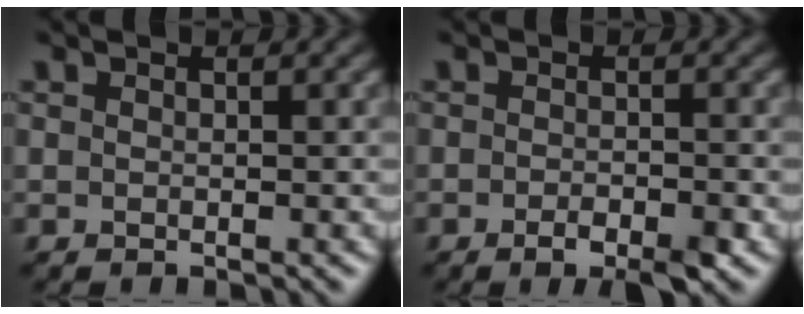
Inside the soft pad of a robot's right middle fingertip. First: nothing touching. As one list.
[{"total": 3.1, "force": [-1.9, 1.1, 2.3], "torque": [-0.035, 0.000, -0.028]}]